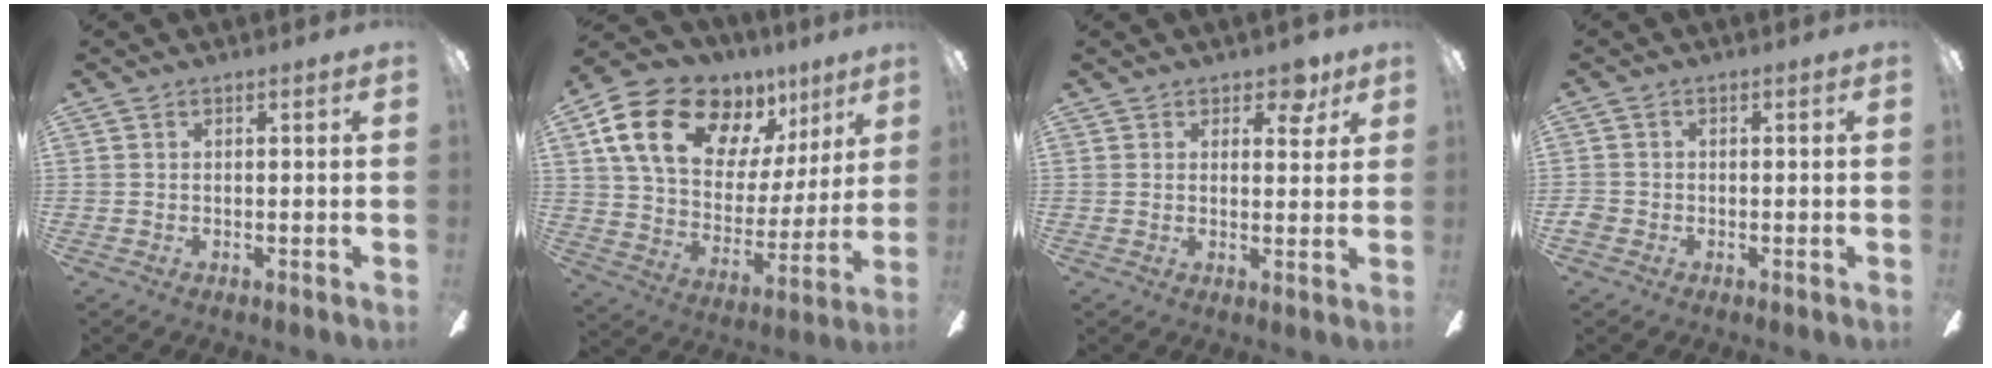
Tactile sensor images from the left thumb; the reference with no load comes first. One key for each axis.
{"total": 20.2, "fx": 12.1, "fy": 11.9, "fz": 11.0, "tx": -0.193, "ty": -0.063, "tz": 0.222}
{"total": 5.3, "fx": 3.5, "fy": 3.1, "fz": 2.5, "tx": -0.010, "ty": -0.014, "tz": 0.055}
{"total": 2.0, "fx": -0.9, "fy": 1.6, "fz": 0.8, "tx": -0.012, "ty": 0.006, "tz": -0.017}